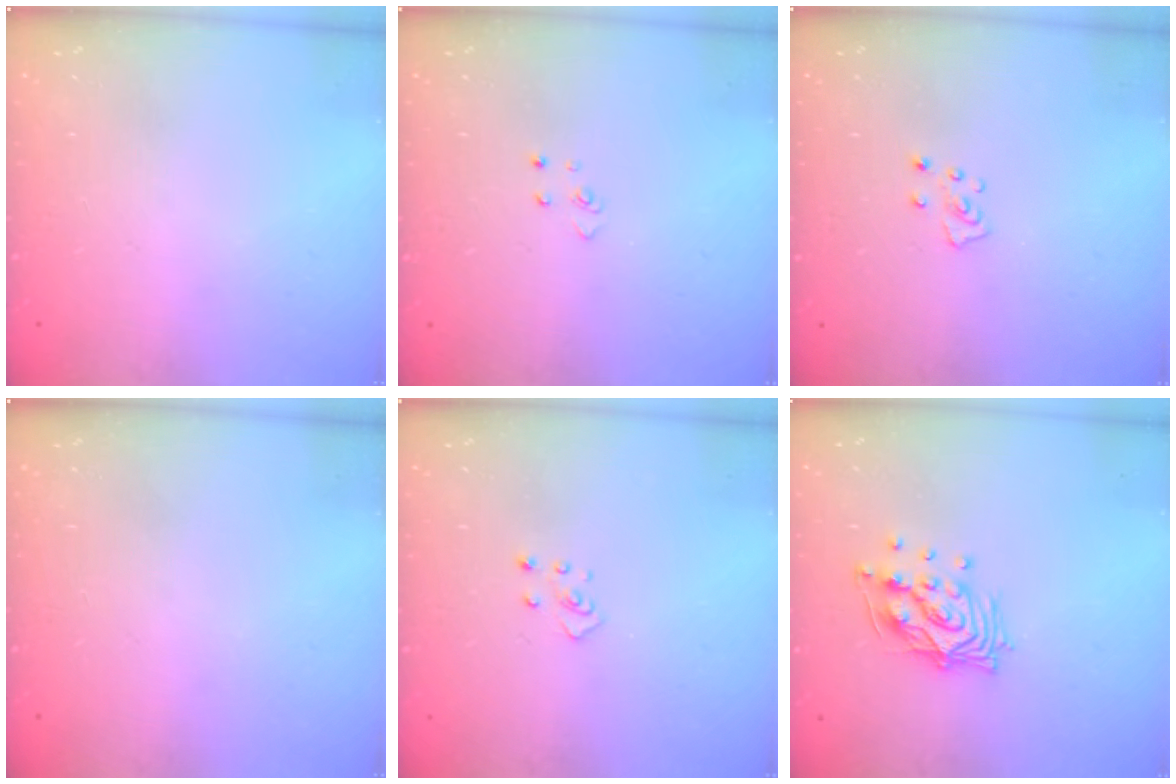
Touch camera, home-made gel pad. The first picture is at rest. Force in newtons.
{"total": 2.8, "press": 2.8, "slide": 0.3}
{"total": 5.0, "press": 5.0, "slide": 0.3}
{"total": 0.0}
{"total": 2.8, "press": 2.8, "slide": 0.3}
{"total": 12.6, "press": 12.5, "slide": 1.3}